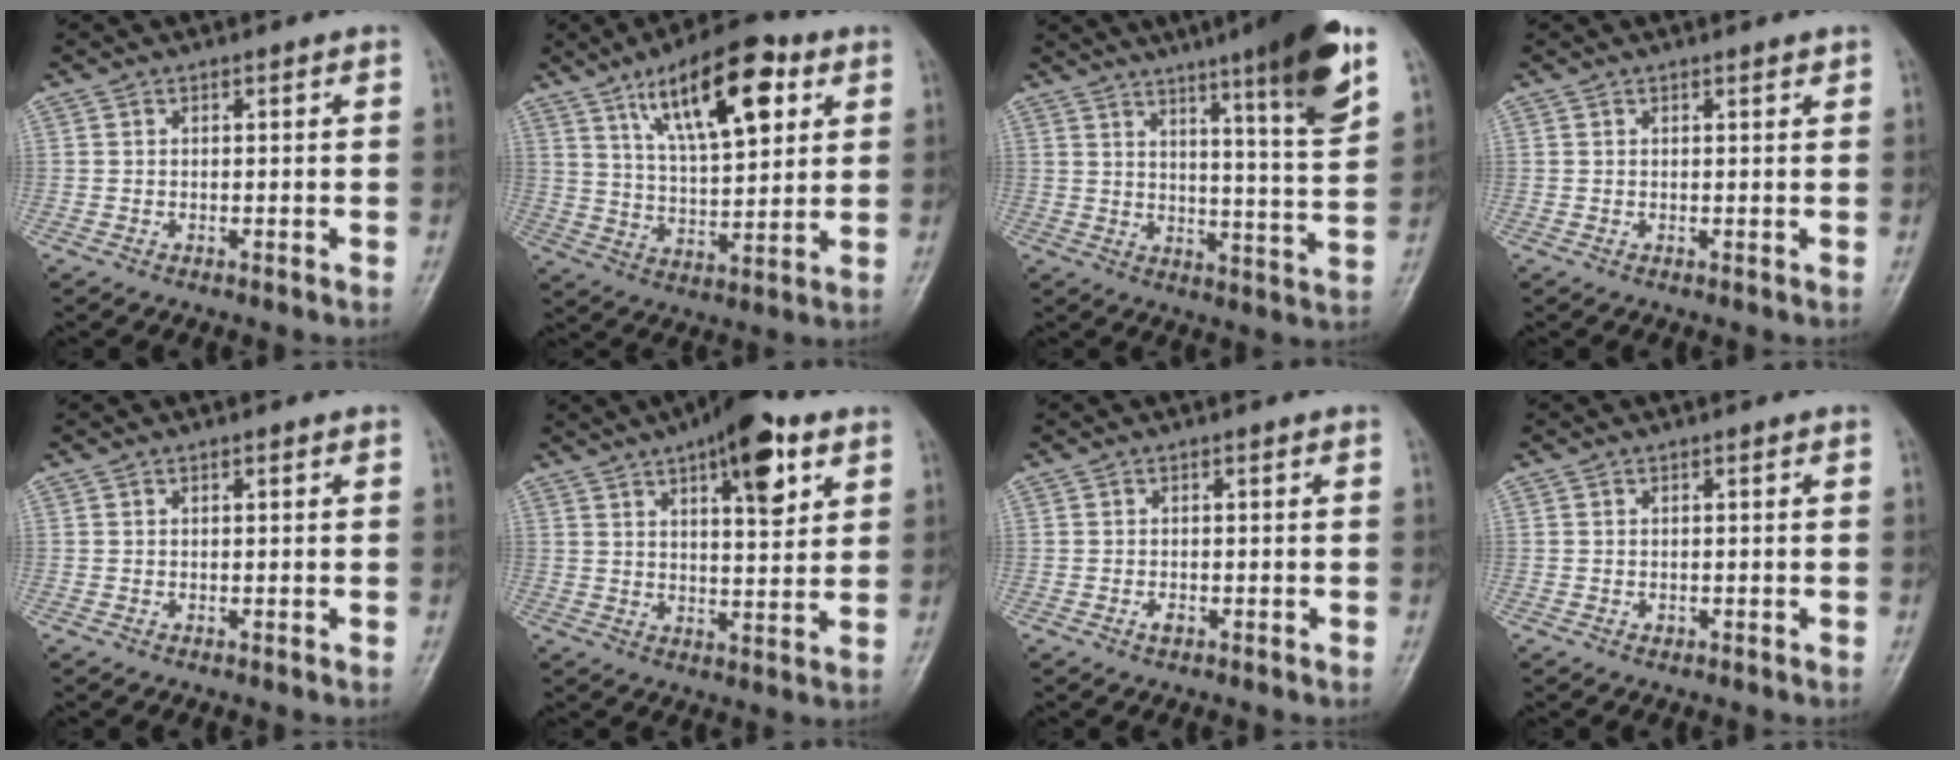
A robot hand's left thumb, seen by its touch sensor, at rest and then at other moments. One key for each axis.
{"total": 17.6, "fx": 8.0, "fy": 6.9, "fz": 14.1, "tx": -0.194, "ty": -0.023, "tz": 0.135}
{"total": 17.1, "fx": 10.0, "fy": 1.5, "fz": 13.8, "tx": -0.185, "ty": -0.051, "tz": 0.141}
{"total": 0.8, "fx": 0.6, "fy": 0.2, "fz": 0.5, "tx": -0.007, "ty": -0.003, "tz": 0.008}
{"total": 0.5, "fx": 0.2, "fy": 0.2, "fz": 0.5, "tx": -0.009, "ty": 0.000, "tz": 0.003}
{"total": 13.2, "fx": 6.7, "fy": 4.6, "fz": 10.3, "tx": -0.123, "ty": -0.024, "tz": 0.093}
{"total": 1.3, "fx": -0.6, "fy": 0.7, "fz": 0.9, "tx": -0.014, "ty": 0.003, "tz": -0.011}
{"total": 0.7, "fx": -0.1, "fy": 0.5, "fz": 0.4, "tx": -0.001, "ty": 0.001, "tz": -0.001}